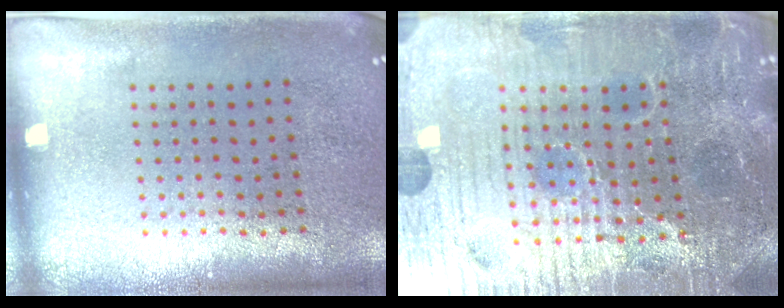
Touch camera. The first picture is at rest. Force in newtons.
{"total": 6.0, "press": 5.6, "slide": 2.0}